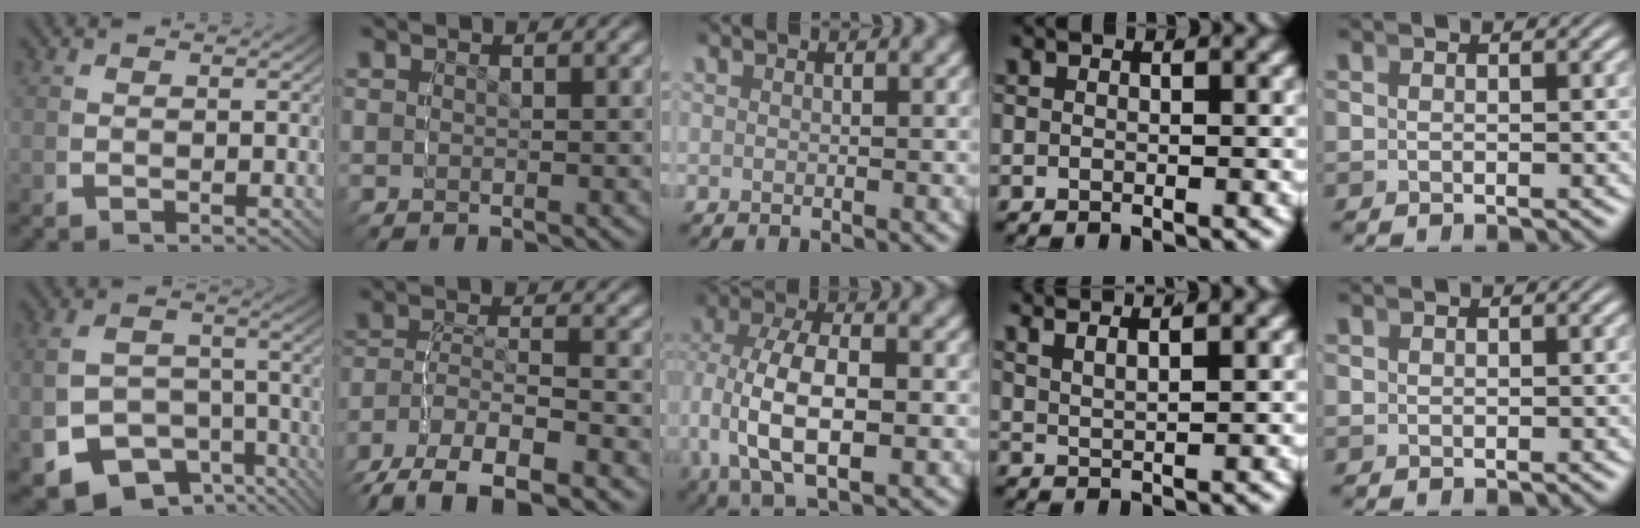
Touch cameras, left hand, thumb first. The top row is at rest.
{"thumb": {"total": 12.3, "force": [-5.4, 9.6, 5.6], "torque": [-0.131, -0.054, -0.077]}, "index": {"total": 8.1, "force": [-5.1, 4.2, 4.7], "torque": [-0.101, -0.032, -0.063]}, "middle": {"total": 8.2, "force": [-0.5, 4.6, 6.8], "torque": [-0.152, -0.018, 0.000]}, "ring": {"total": 4.1, "force": [3.2, 1.3, 2.2], "torque": [-0.041, 0.008, 0.056]}}